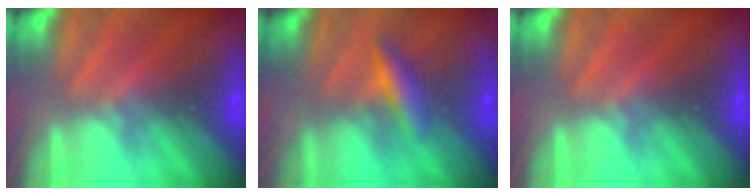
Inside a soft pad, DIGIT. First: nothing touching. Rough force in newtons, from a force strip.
{"total": 2.5}
{"total": 0.0}